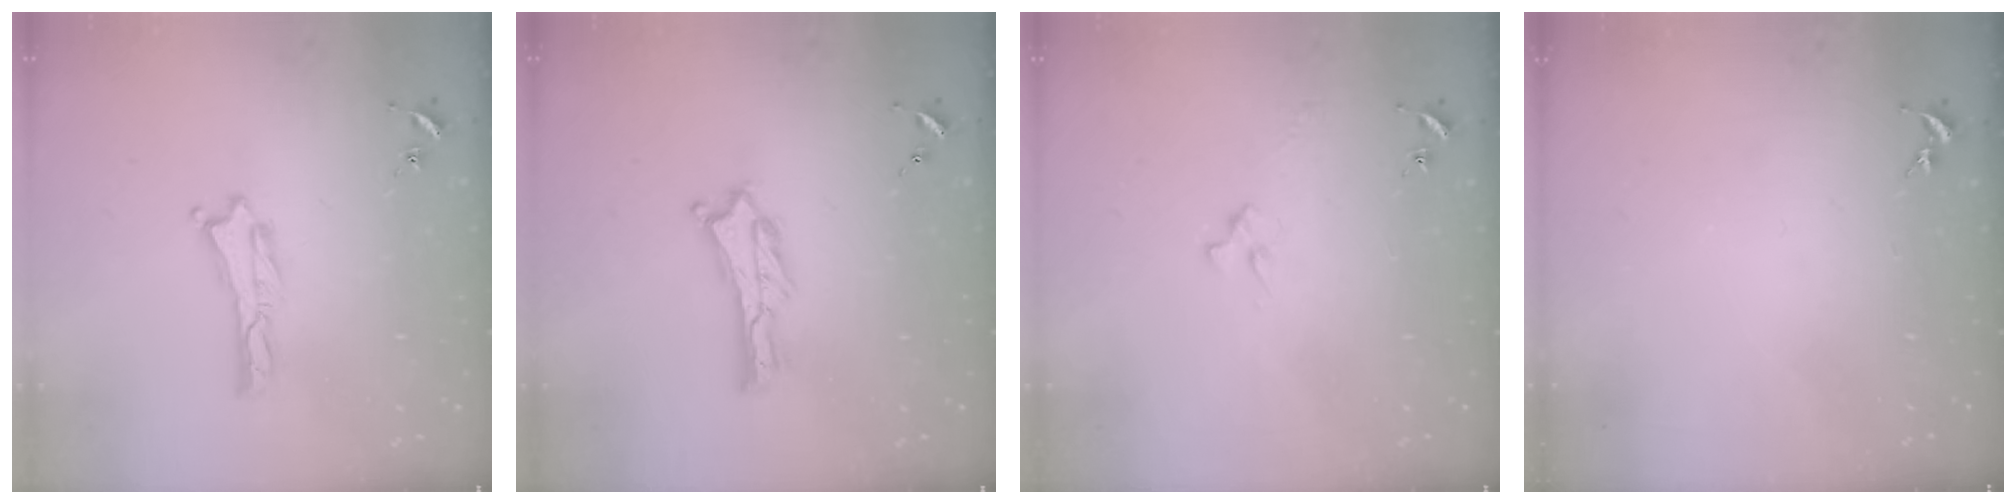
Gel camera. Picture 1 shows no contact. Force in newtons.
{"total": 0.8, "press": 0.7, "slide": 0.2}
{"total": 2.4, "press": 2.4, "slide": 0.3}
{"total": 0.0}